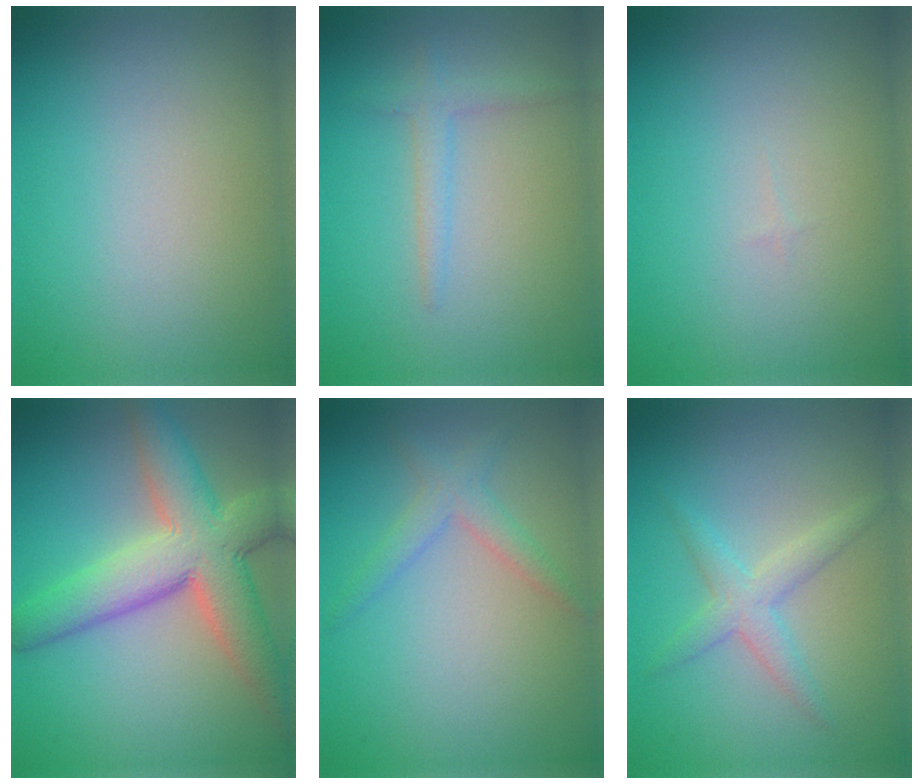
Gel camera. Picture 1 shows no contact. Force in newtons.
{"total": 1.7, "press": 1.7, "slide": 0.1}
{"total": 0.0}
{"total": 8.5, "press": 8.5, "slide": 0.6}
{"total": 2.1, "press": 2.1, "slide": 0.1}
{"total": 2.5, "press": 2.5, "slide": 0.1}